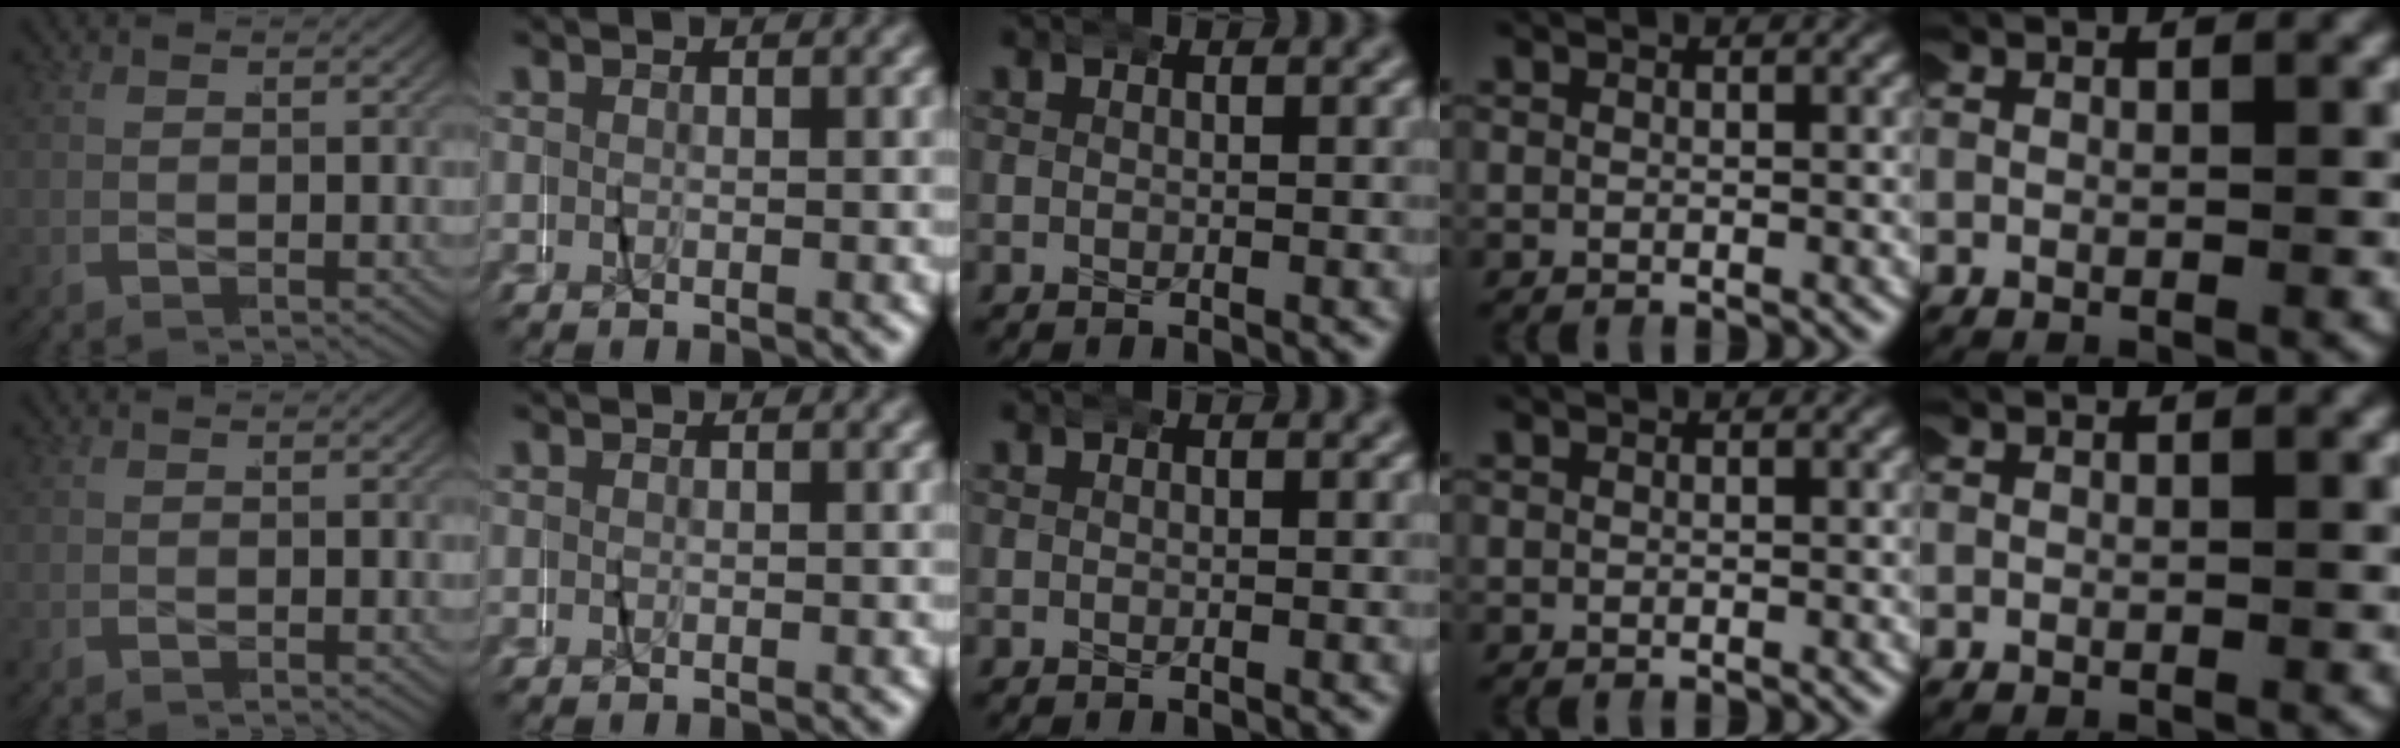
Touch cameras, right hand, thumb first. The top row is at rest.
{}